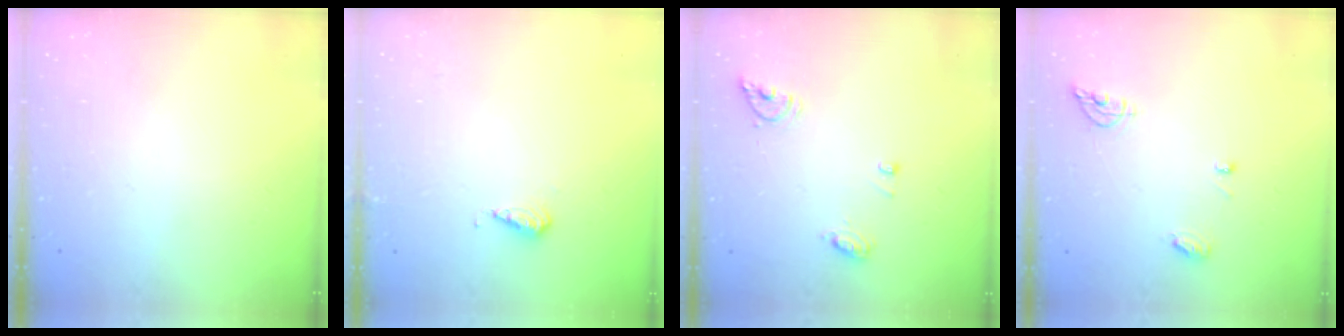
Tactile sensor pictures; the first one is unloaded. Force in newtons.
{"total": 3.7, "press": 3.6, "slide": 1.0}
{"total": 7.4, "press": 7.3, "slide": 0.9}
{"total": 6.7, "press": 6.7, "slide": 0.3}